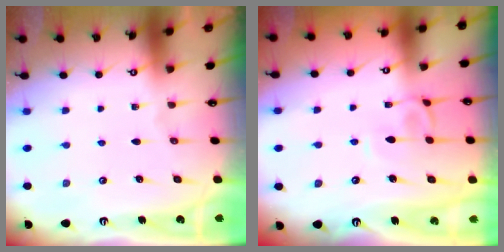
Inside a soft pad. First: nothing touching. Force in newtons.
{"total": 2.6, "press": 2.5, "slide": 0.6}